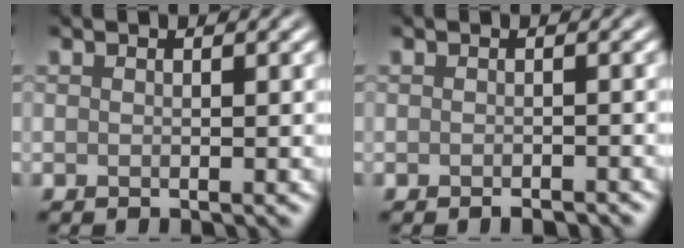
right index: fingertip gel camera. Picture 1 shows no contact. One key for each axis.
{"total": 0.9, "fx": -0.7, "fy": 0.3, "fz": 0.5, "tx": -0.006, "ty": -0.003, "tz": -0.010}